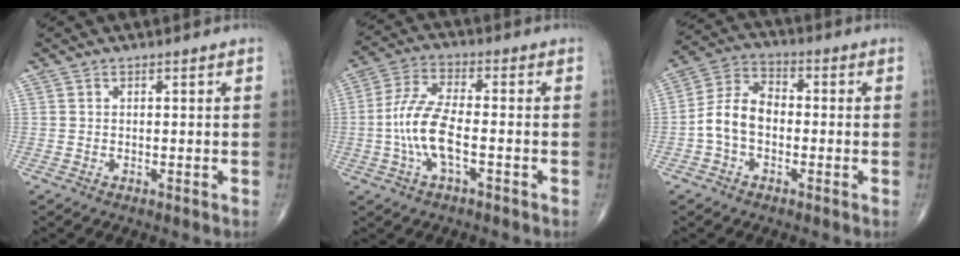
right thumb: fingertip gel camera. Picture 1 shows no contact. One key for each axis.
{"total": 10.0, "fx": -2.3, "fy": 3.7, "fz": 9.0, "tx": -0.202, "ty": 0.026, "tz": -0.046}
{"total": 8.5, "fx": -1.7, "fy": 5.8, "fz": 6.0, "tx": -0.109, "ty": 0.034, "tz": -0.045}